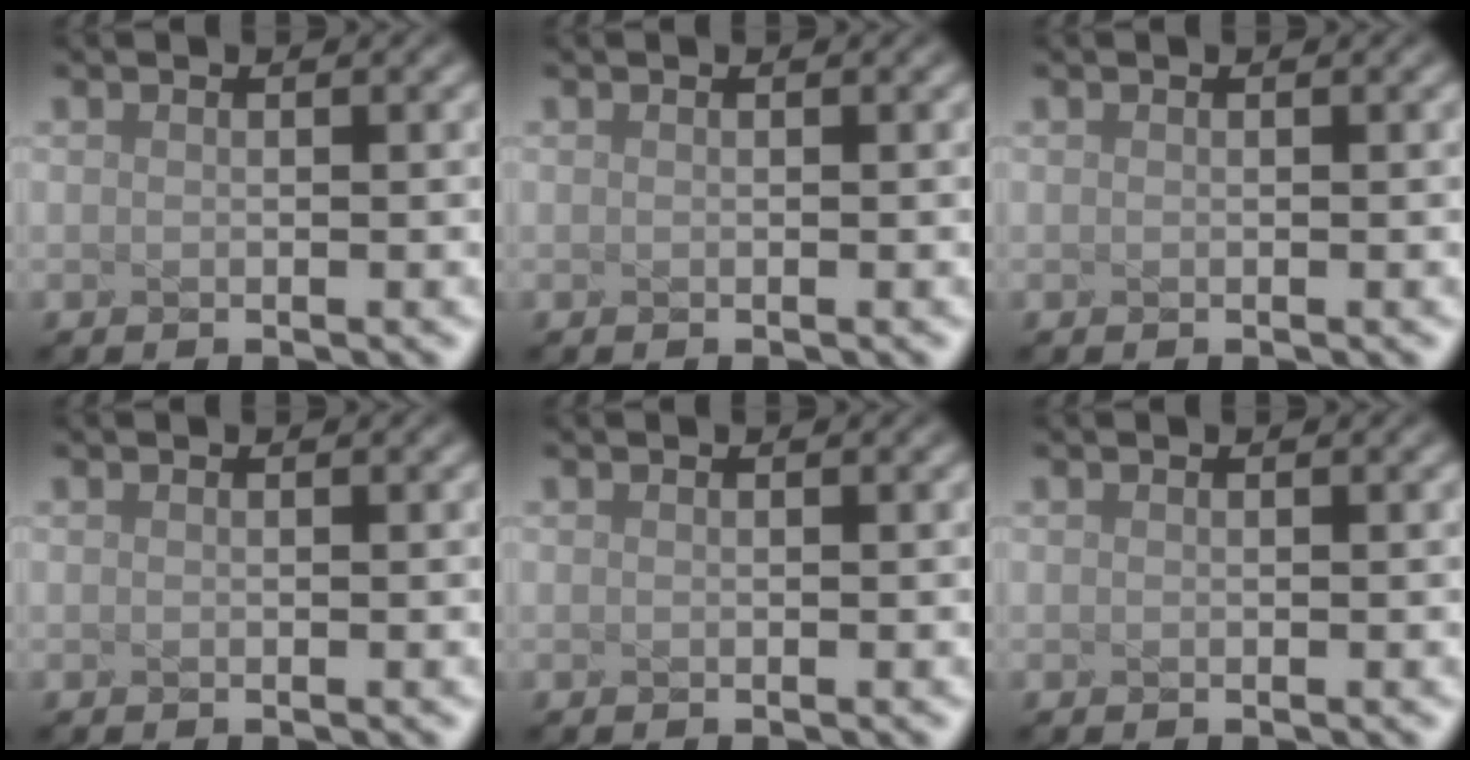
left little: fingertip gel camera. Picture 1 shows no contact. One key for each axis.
{"total": 0.0}
{"total": 0.0}
{"total": 0.0}
{"total": 0.0}
{"total": 0.0}